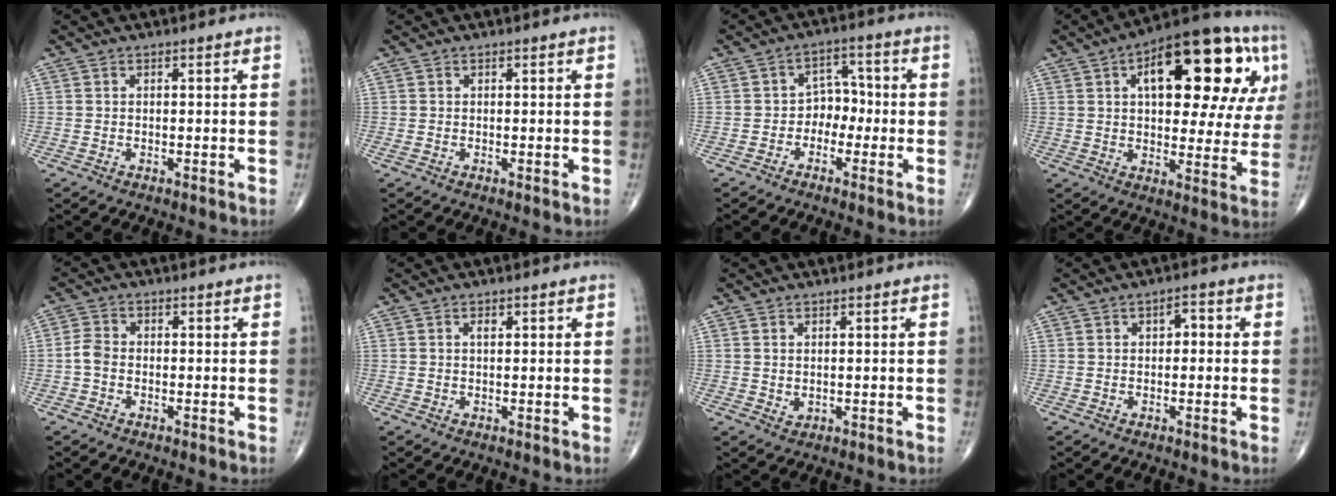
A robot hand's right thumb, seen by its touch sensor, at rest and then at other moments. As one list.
[{"total": 0.5, "force": [0.0, 0.2, 0.4], "torque": [-0.013, -0.003, 0.000]}, {"total": 5.0, "force": [-1.4, 3.9, 2.8], "torque": [-0.010, 0.026, -0.037]}, {"total": 25.1, "force": [8.9, 10.9, 20.8], "torque": [-0.255, 0.016, 0.120]}, {"total": 2.8, "force": [-0.8, 2.0, 1.9], "torque": [-0.036, 0.008, -0.023]}, {"total": 1.2, "force": [0.5, 0.5, 0.9], "torque": [-0.014, -0.001, 0.007]}, {"total": 1.2, "force": [0.3, 0.9, 0.8], "torque": [-0.012, -0.005, 0.010]}, {"total": 2.7, "force": [0.5, 1.6, 2.1], "torque": [-0.020, 0.008, 0.001]}]